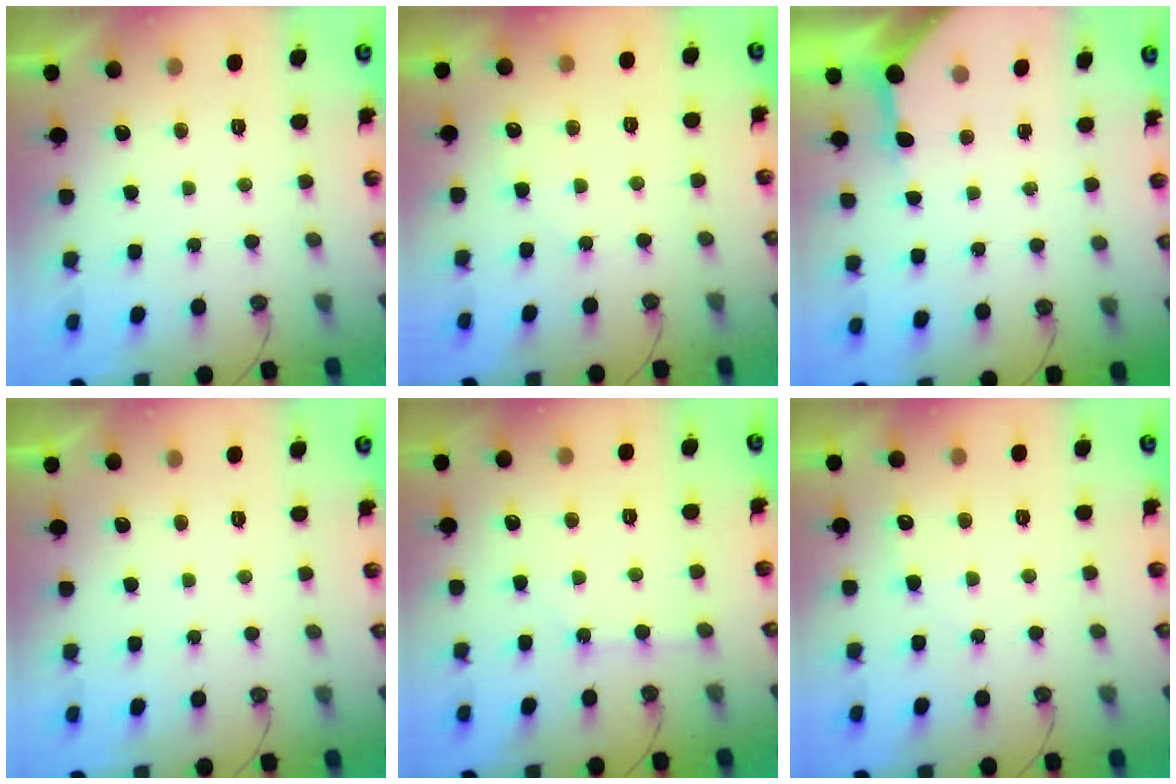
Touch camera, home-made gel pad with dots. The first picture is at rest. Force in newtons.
{"total": 4.8, "press": 4.8, "slide": 0.6}
{"total": 5.0, "press": 5.0, "slide": 0.2}
{"total": 0.0}
{"total": 1.7, "press": 1.7, "slide": 0.3}
{"total": 5.3, "press": 5.2, "slide": 0.8}